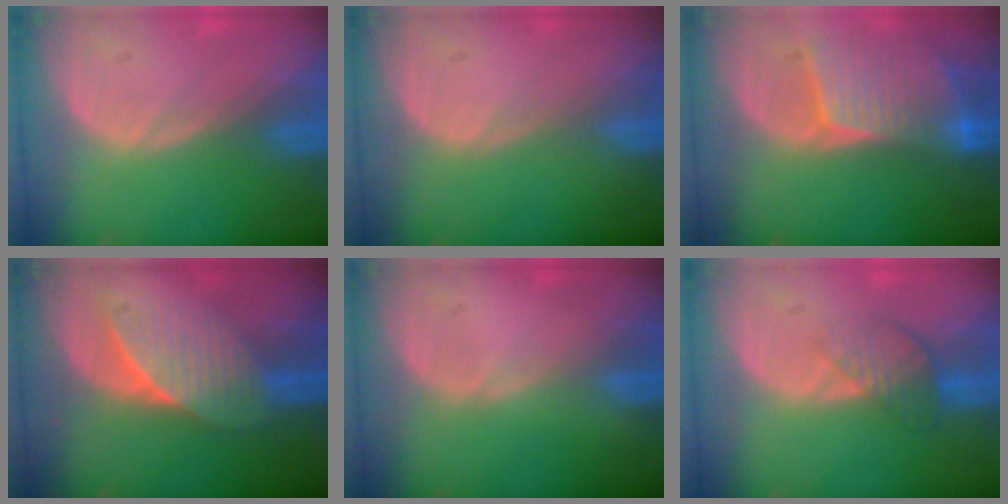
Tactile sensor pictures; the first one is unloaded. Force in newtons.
{"total": 0.0}
{"total": 8.4, "press": 7.6, "slide": 3.5}
{"total": 7.5, "press": 6.6, "slide": 3.6}
{"total": 0.0}
{"total": 4.4, "press": 3.8, "slide": 2.3}